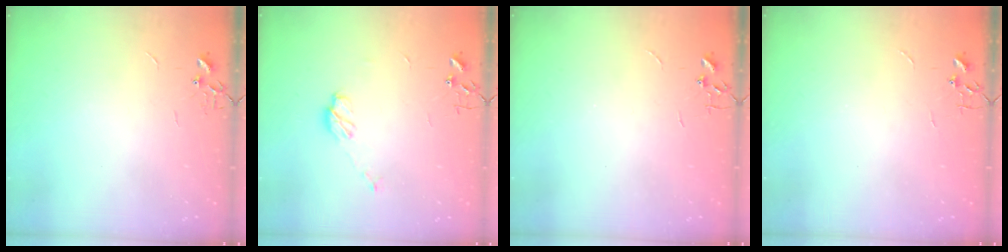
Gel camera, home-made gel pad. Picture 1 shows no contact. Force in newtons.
{"total": 6.7, "press": 6.7, "slide": 0.3}
{"total": 0.0}
{"total": 0.0}